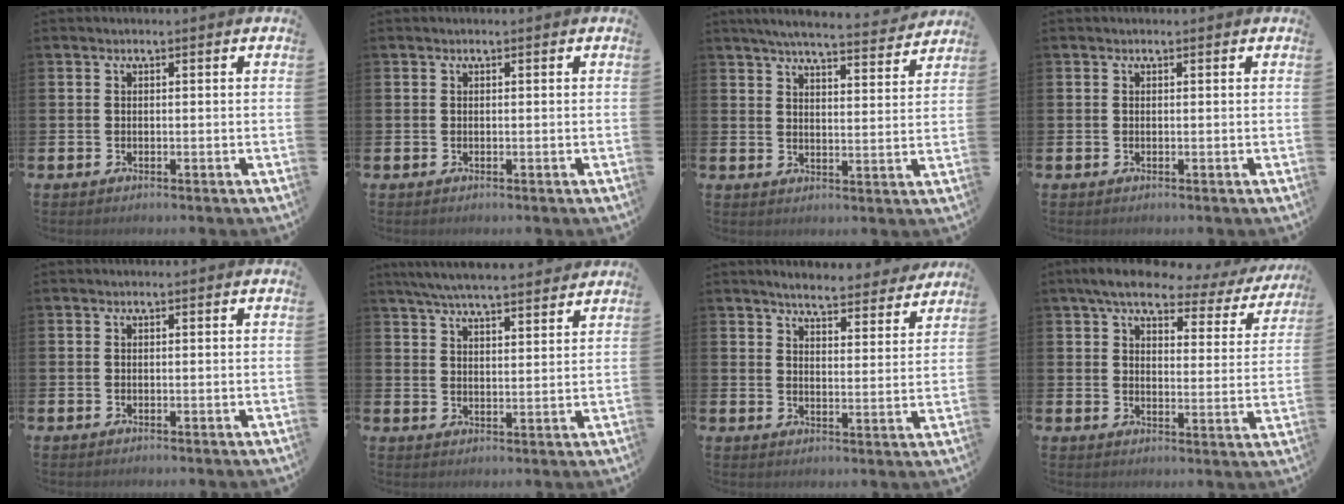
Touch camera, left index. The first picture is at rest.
{"total": 0.0}
{"total": 5.9, "force": [5.7, 0.2, 1.6], "torque": [-0.039, -0.040, 0.097]}
{"total": 0.0}
{"total": 0.0}
{"total": 6.1, "force": [5.9, 0.4, 1.6], "torque": [-0.048, -0.030, 0.106]}
{"total": 4.9, "force": [4.8, 0.5, 0.8], "torque": [-0.024, -0.036, 0.079]}
{"total": 6.0, "force": [4.9, 2.0, 2.9], "torque": [-0.066, -0.029, 0.076]}